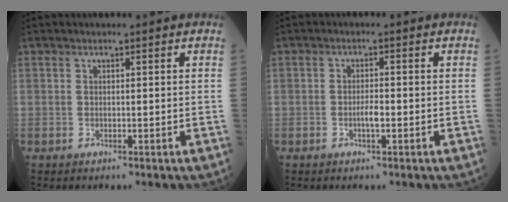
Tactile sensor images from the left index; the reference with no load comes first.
{"total": 1.7, "force": [-0.7, 0.3, 1.5], "torque": [-0.028, -0.003, -0.014]}